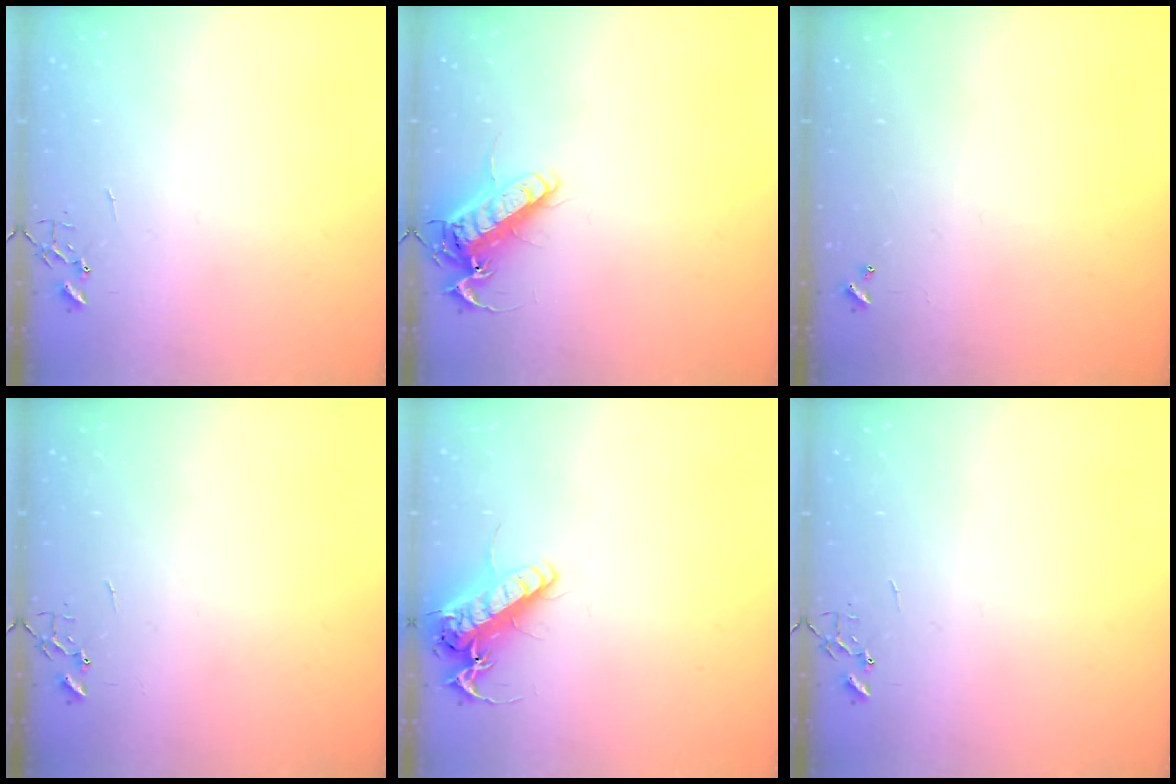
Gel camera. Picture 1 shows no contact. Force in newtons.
{"total": 13.4, "press": 13.2, "slide": 2.1}
{"total": 0.0}
{"total": 0.0}
{"total": 13.8, "press": 13.6, "slide": 2.4}
{"total": 0.0}